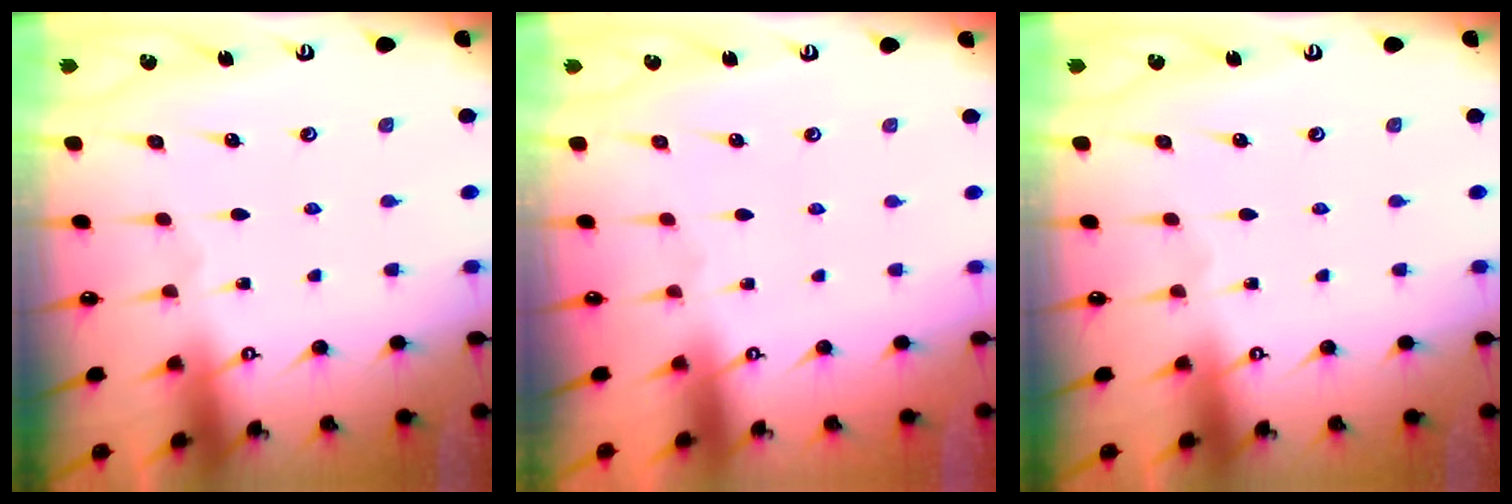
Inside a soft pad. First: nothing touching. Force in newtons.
{"total": 1.5, "press": 1.4, "slide": 0.7}
{"total": 0.0}